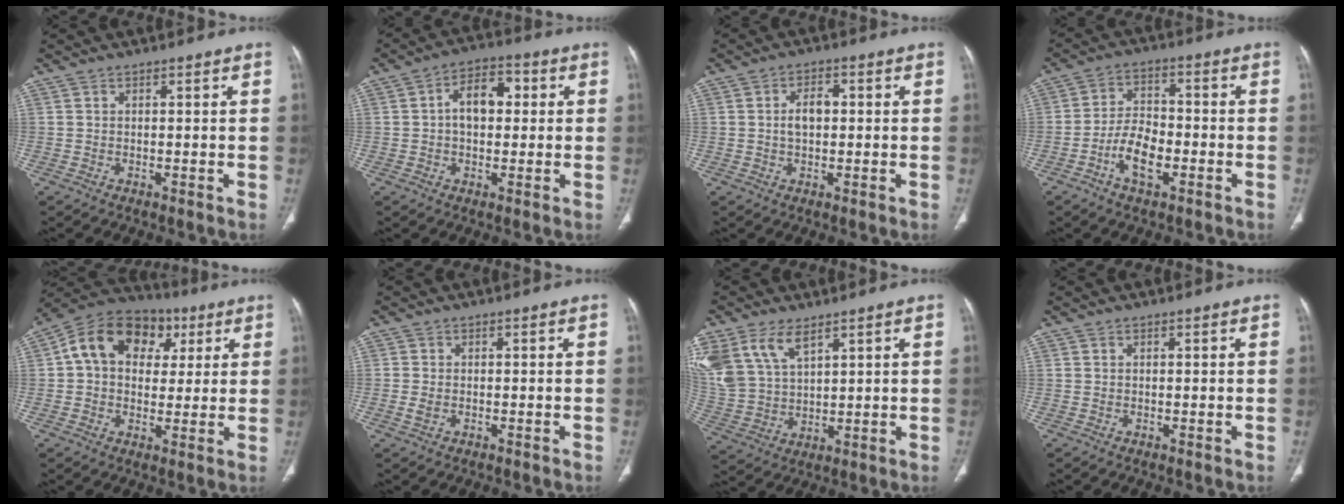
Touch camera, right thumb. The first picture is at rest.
{"total": 8.2, "force": [0.9, 5.2, 6.2], "torque": [-0.085, 0.023, 0.010]}
{"total": 4.4, "force": [0.3, 2.6, 3.4], "torque": [-0.059, 0.008, 0.005]}
{"total": 8.1, "force": [-3.4, 4.2, 6.0], "torque": [-0.102, 0.023, -0.066]}
{"total": 16.1, "force": [4.6, 11.9, 9.8], "torque": [-0.136, 0.024, 0.064]}
{"total": 1.6, "force": [-0.5, 1.1, 1.1], "torque": [-0.029, 0.003, -0.008]}
{"total": 13.5, "force": [7.4, 7.4, 8.5], "torque": [-0.187, -0.010, 0.162]}
{"total": 0.0}